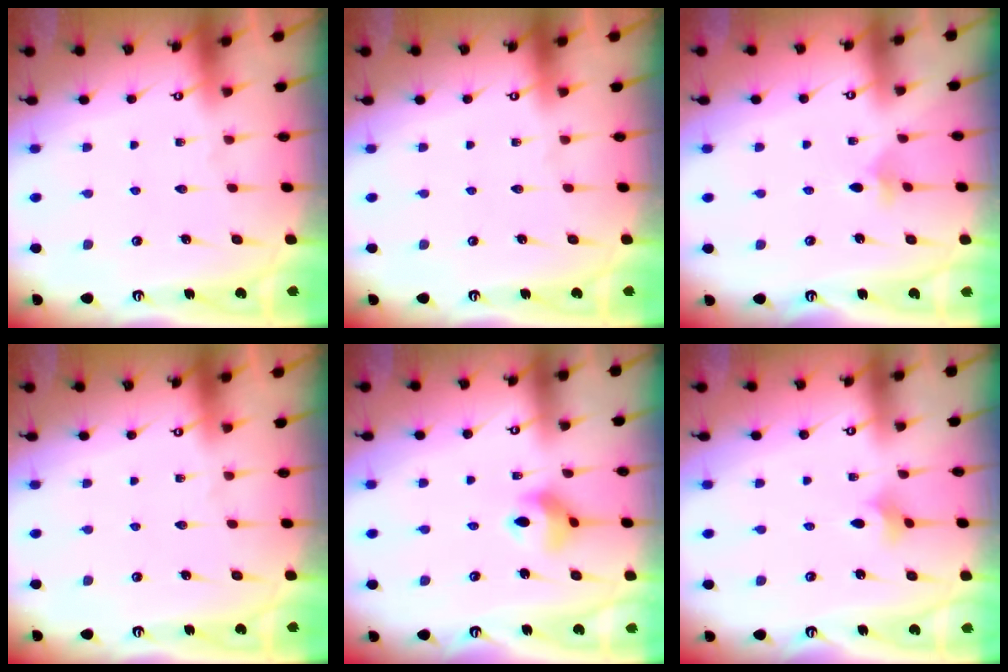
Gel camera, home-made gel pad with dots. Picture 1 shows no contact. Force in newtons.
{"total": 0.0}
{"total": 3.7, "press": 3.7, "slide": 0.6}
{"total": 0.0}
{"total": 7.6, "press": 7.6, "slide": 0.5}
{"total": 2.4, "press": 2.3, "slide": 0.4}